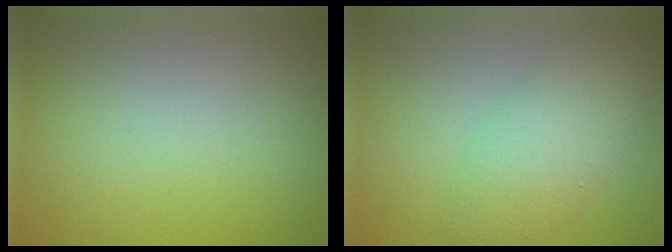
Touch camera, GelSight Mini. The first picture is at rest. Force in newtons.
{"total": 5.6, "press": 5.6, "slide": 0.4}